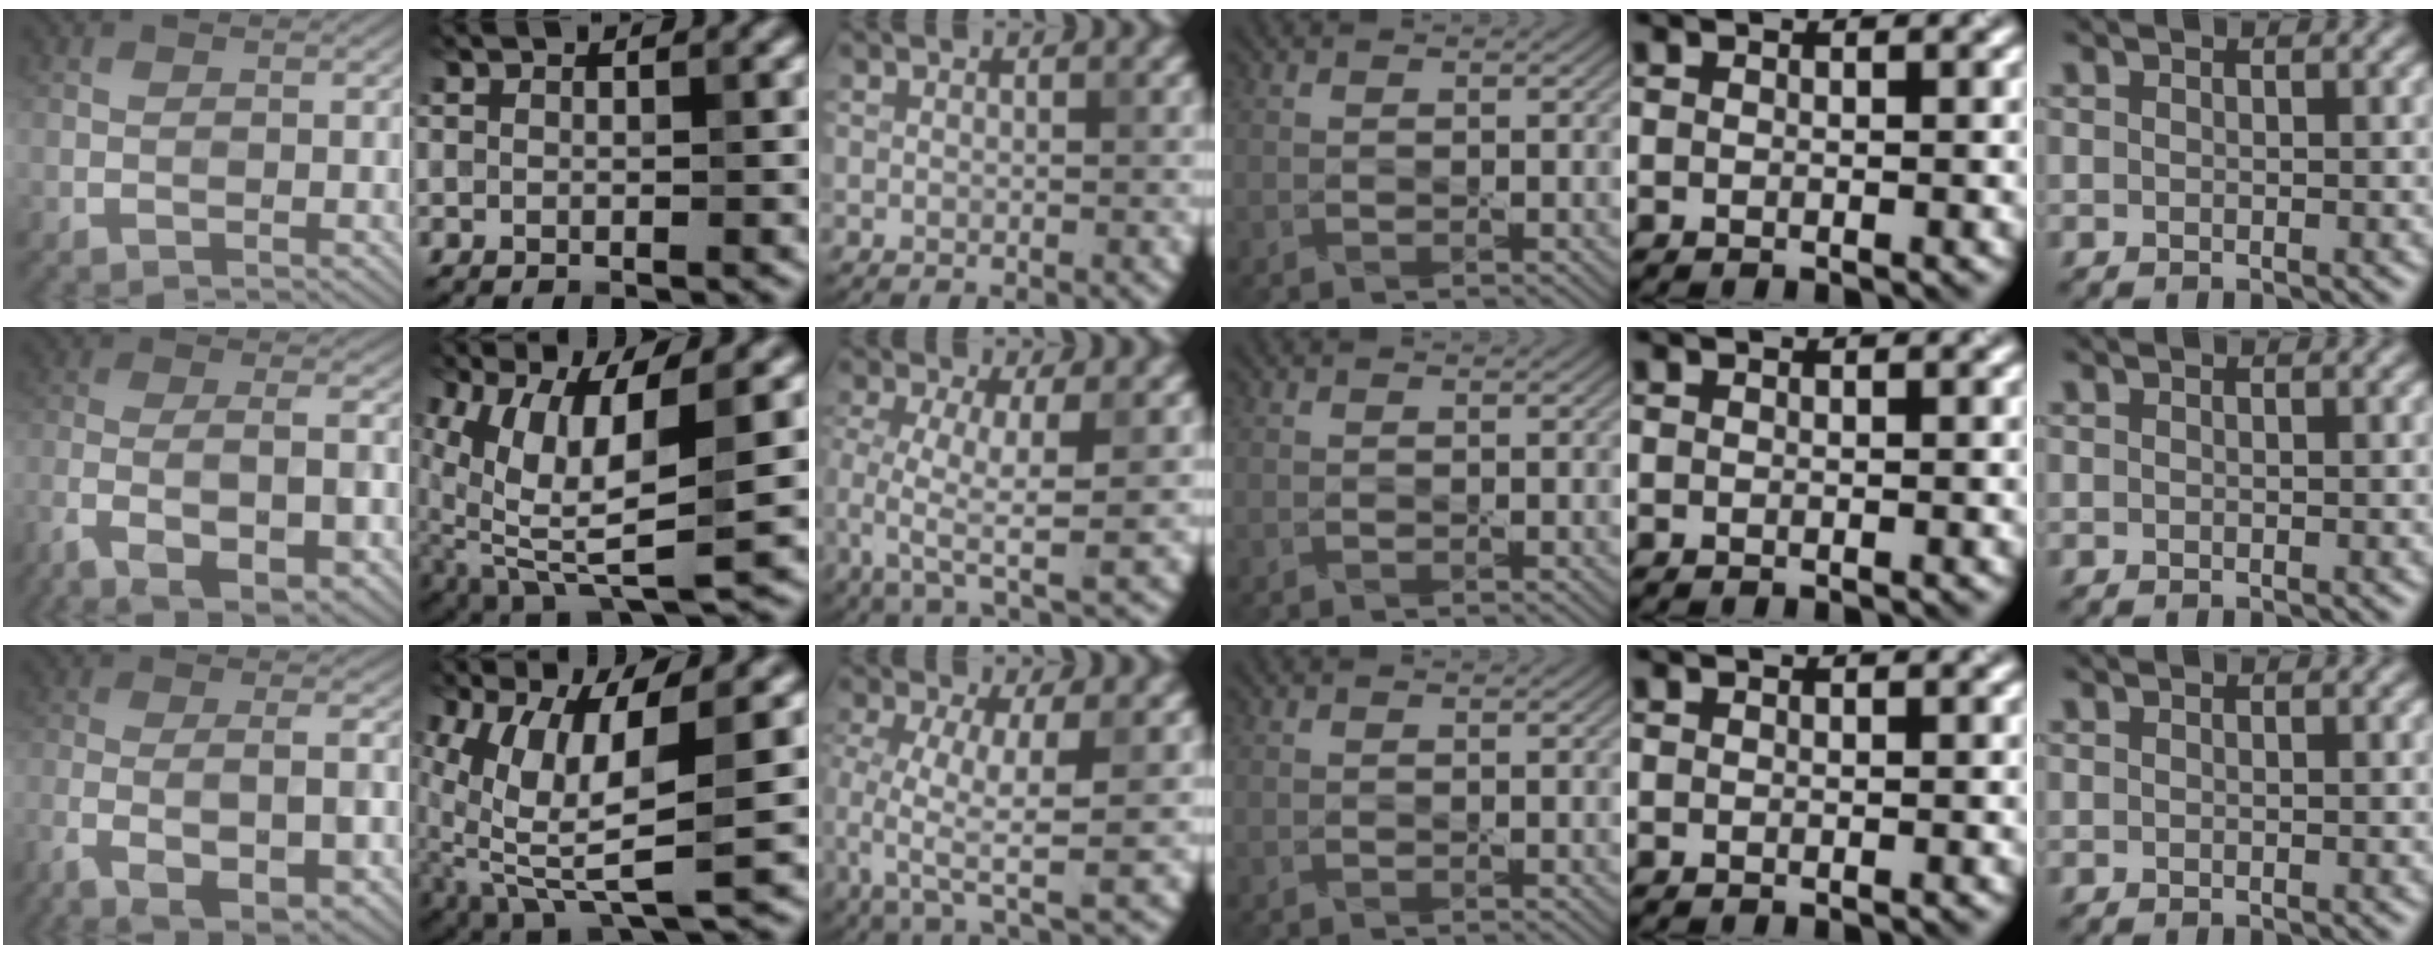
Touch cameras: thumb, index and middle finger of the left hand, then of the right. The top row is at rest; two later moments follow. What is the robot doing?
{"motion": "wipe", "object": "glass cup"}